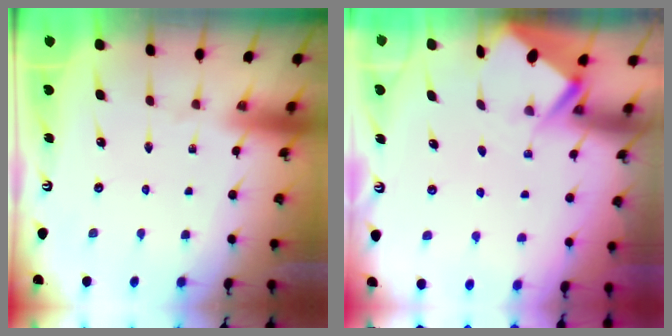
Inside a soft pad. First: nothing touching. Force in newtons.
{"total": 2.9, "press": 2.8, "slide": 0.3}